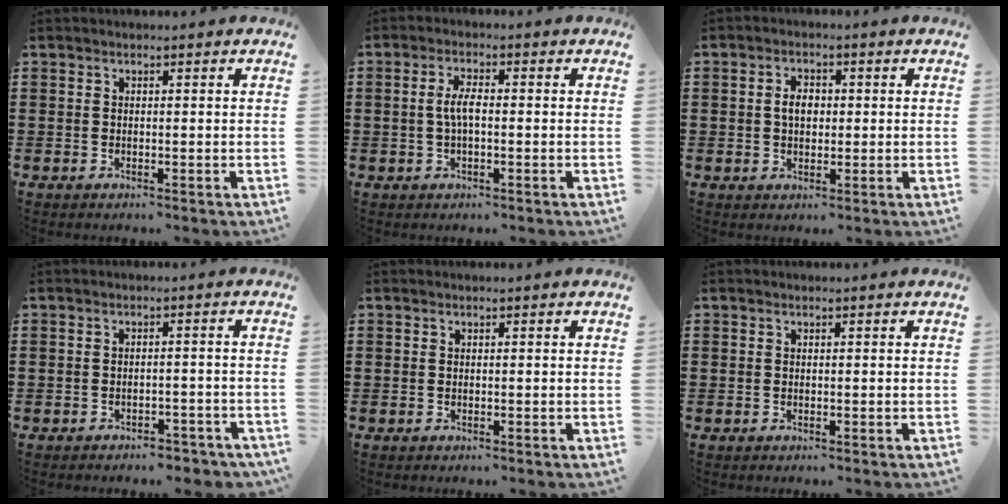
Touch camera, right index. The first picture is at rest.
{"total": 3.4, "force": [-0.3, 1.0, 3.2], "torque": [-0.073, -0.002, -0.012]}
{"total": 2.9, "force": [0.1, 1.8, 2.2], "torque": [-0.039, 0.003, -0.001]}
{"total": 2.4, "force": [-2.4, 0.3, 0.2], "torque": [-0.010, -0.002, -0.050]}
{"total": 0.0}
{"total": 0.0}